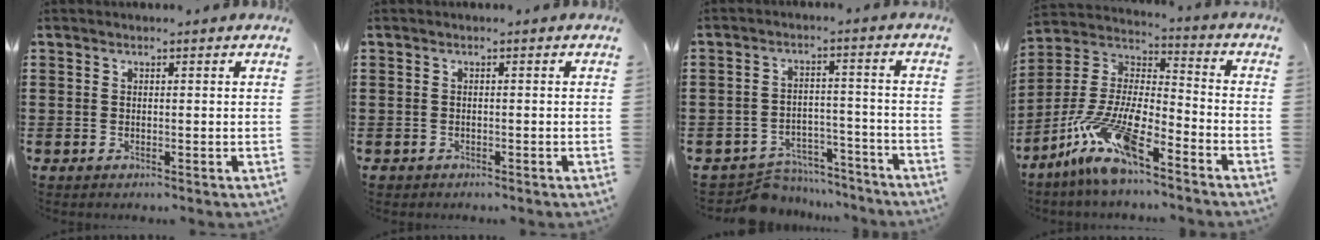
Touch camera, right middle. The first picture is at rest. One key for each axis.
{"total": 0.5, "fx": -0.5, "fy": 0.2, "fz": 0.0, "tx": -0.002, "ty": 0.001, "tz": -0.012}
{"total": 6.0, "fx": -5.8, "fy": 1.2, "fz": 0.4, "tx": -0.012, "ty": 0.015, "tz": -0.117}
{"total": 13.2, "fx": -9.3, "fy": 3.2, "fz": 8.8, "tx": -0.207, "ty": 0.005, "tz": -0.190}